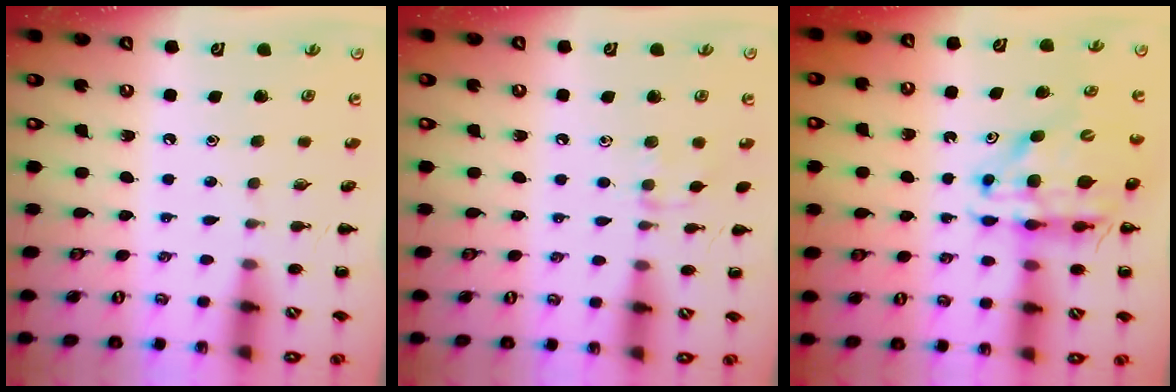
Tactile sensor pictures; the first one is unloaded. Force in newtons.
{"total": 6.0, "press": 5.8, "slide": 1.7}
{"total": 12.3, "press": 11.7, "slide": 3.7}